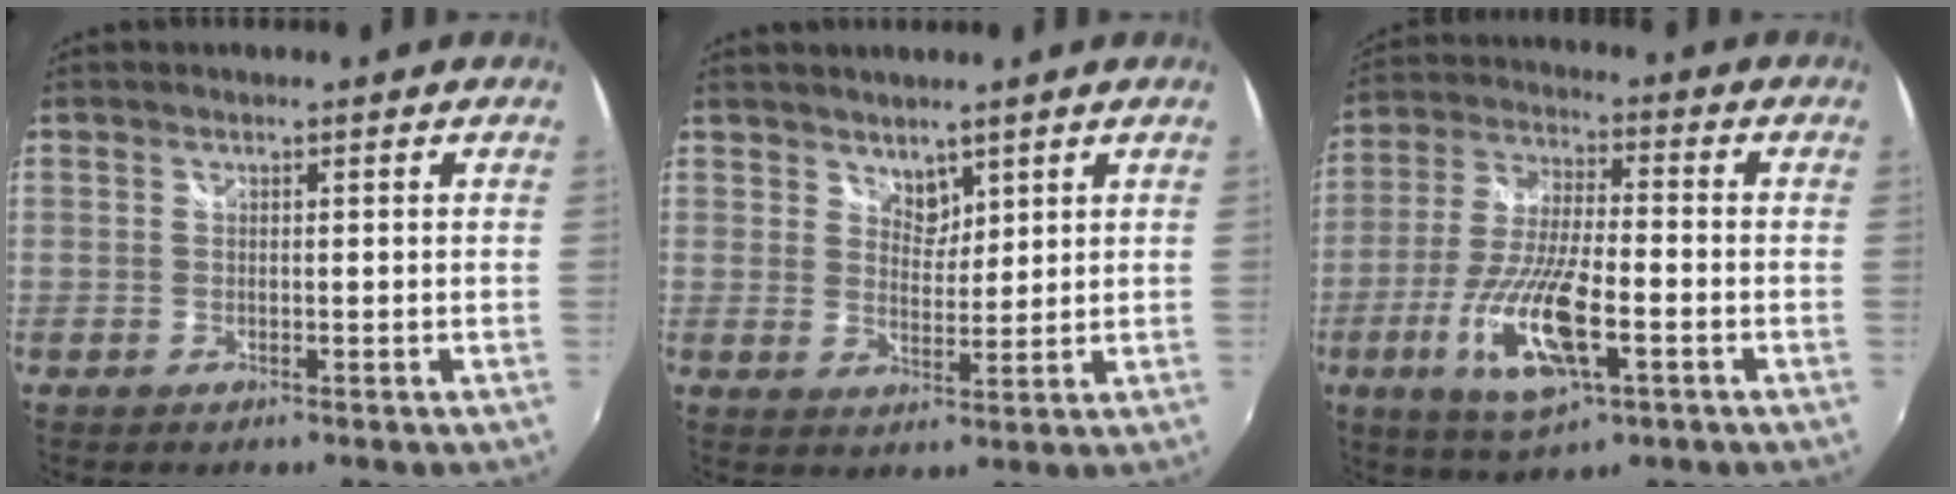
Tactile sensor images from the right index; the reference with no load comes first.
{"total": 3.3, "force": [2.7, 1.7, 0.8], "torque": [-0.006, 0.002, 0.048]}
{"total": 15.2, "force": [-5.6, 4.7, 13.3], "torque": [-0.280, -0.018, -0.103]}